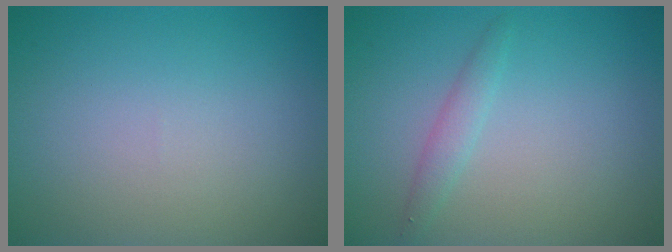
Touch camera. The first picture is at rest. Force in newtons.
{"total": 1.4, "press": 1.4, "slide": 0.0}